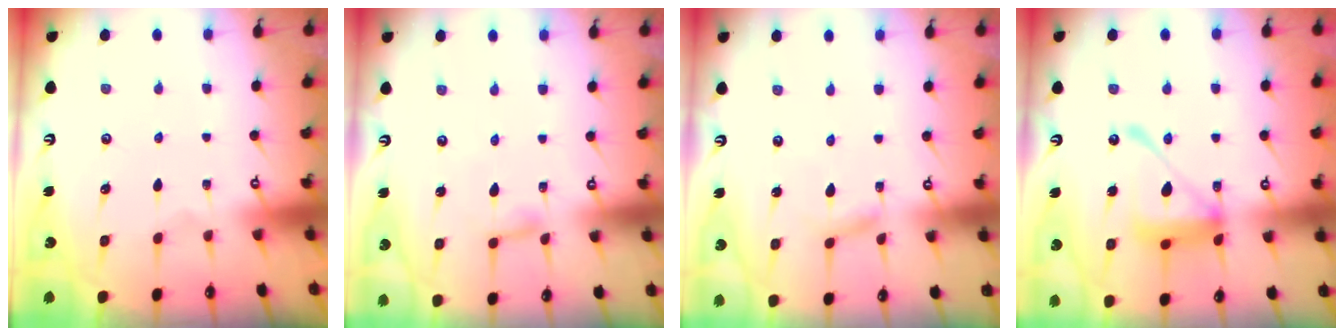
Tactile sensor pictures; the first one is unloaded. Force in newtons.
{"total": 4.0, "press": 4.0, "slide": 0.3}
{"total": 3.5, "press": 3.5, "slide": 0.4}
{"total": 15.6, "press": 15.5, "slide": 1.7}